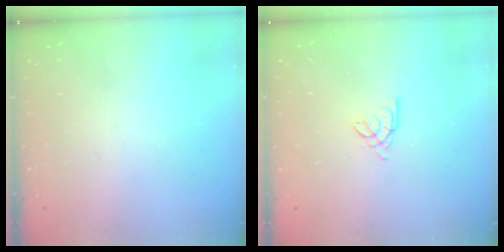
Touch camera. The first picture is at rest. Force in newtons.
{"total": 2.5, "press": 2.5, "slide": 0.5}